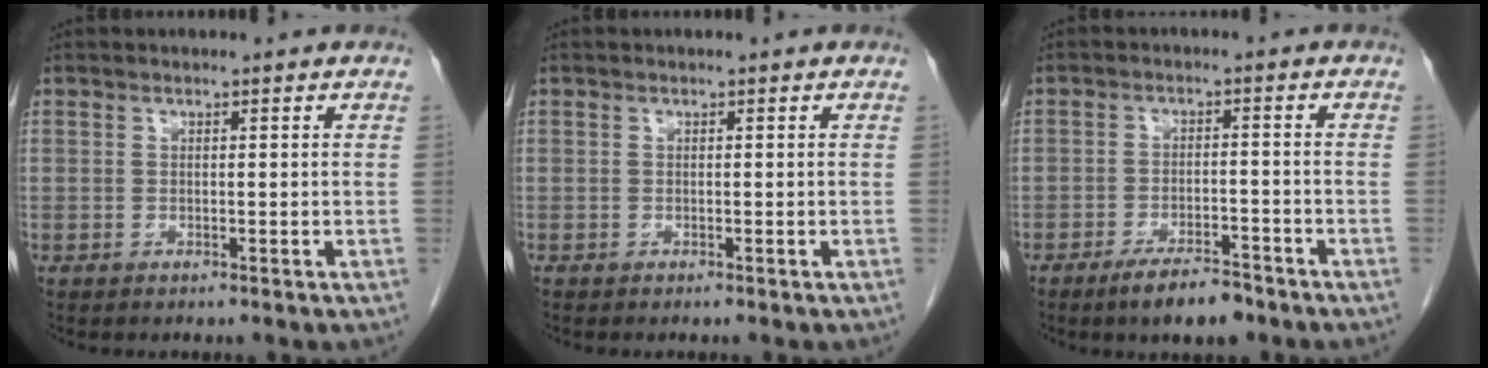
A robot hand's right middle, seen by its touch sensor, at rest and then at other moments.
{"total": 0.0}
{"total": 6.2, "force": [-4.7, 1.6, 3.8], "torque": [-0.066, -0.004, -0.073]}